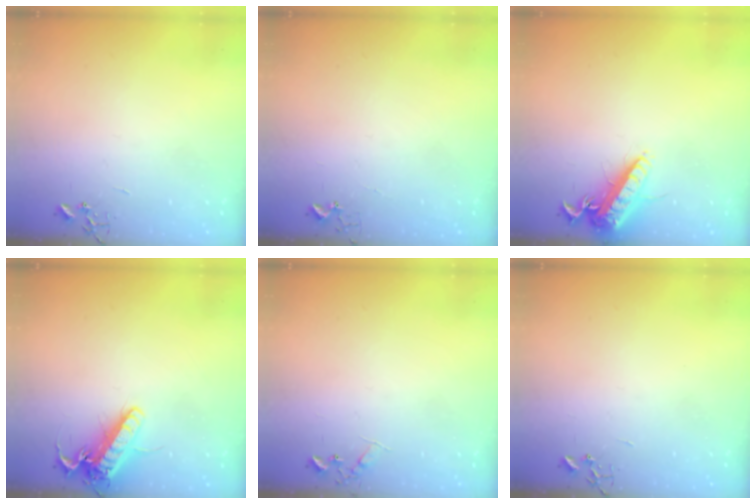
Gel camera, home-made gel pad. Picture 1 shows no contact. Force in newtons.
{"total": 3.7, "press": 3.6, "slide": 0.5}
{"total": 15.9, "press": 15.5, "slide": 3.3}
{"total": 16.2, "press": 16.0, "slide": 2.5}
{"total": 7.0, "press": 7.0, "slide": 0.8}
{"total": 0.0}